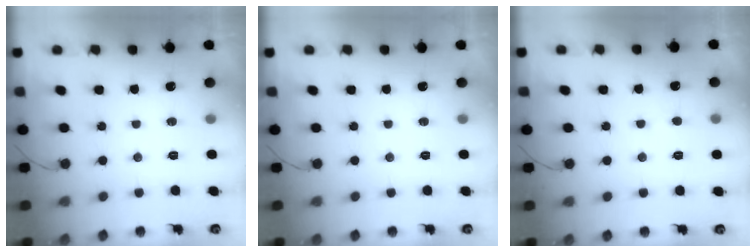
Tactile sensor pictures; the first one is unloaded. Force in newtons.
{"total": 0.0}
{"total": 2.4, "press": 2.4, "slide": 0.2}